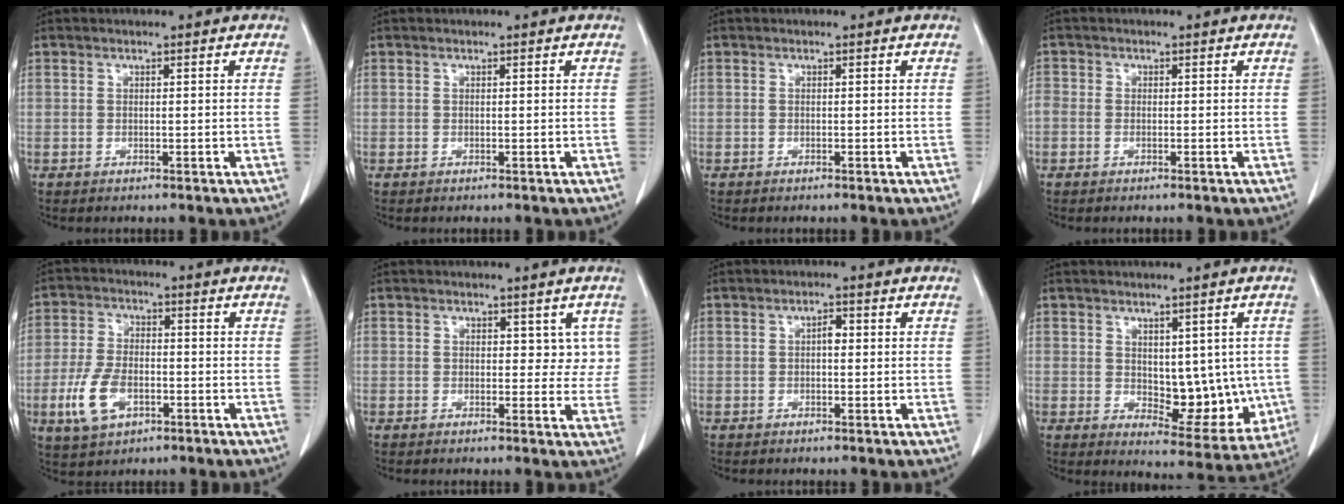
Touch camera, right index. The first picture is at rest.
{"total": 0.0}
{"total": 0.0}
{"total": 3.2, "force": [-0.3, 2.7, 1.7], "torque": [-0.055, 0.009, -0.004]}
{"total": 8.4, "force": [-3.1, 4.6, 6.4], "torque": [-0.147, 0.001, -0.055]}
{"total": 3.4, "force": [1.5, 2.3, 1.9], "torque": [-0.001, -0.003, 0.015]}
{"total": 1.5, "force": [0.1, 0.7, 1.3], "torque": [-0.018, 0.005, -0.001]}
{"total": 9.6, "force": [0.0, 5.3, 8.0], "torque": [-0.086, -0.006, 0.018]}